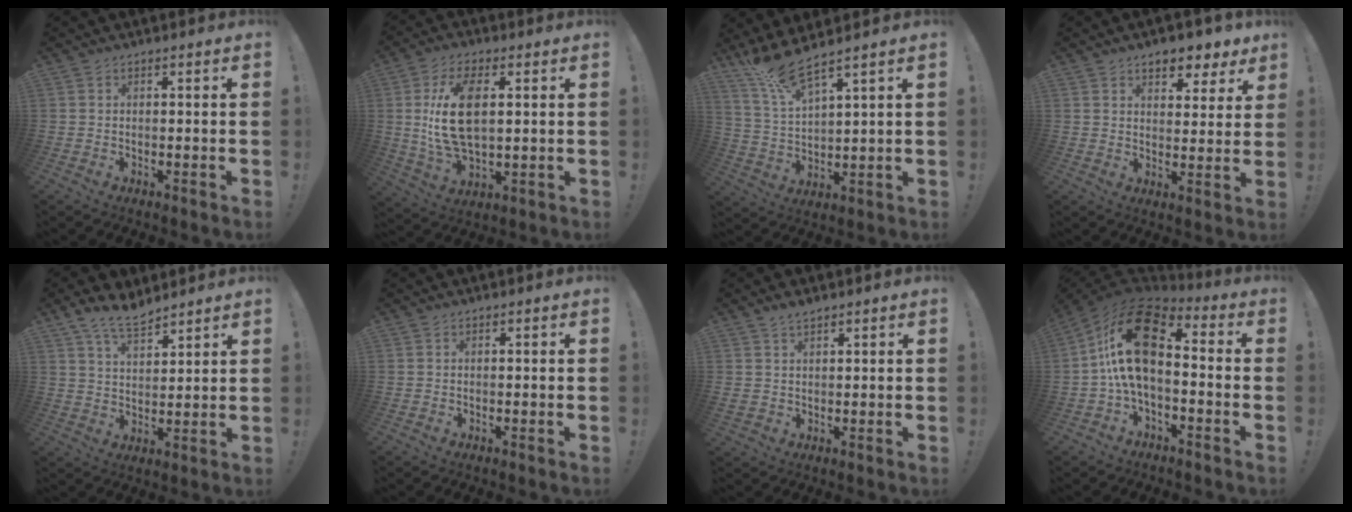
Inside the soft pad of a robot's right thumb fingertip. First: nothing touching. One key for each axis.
{"total": 14.9, "fx": 2.2, "fy": 7.9, "fz": 12.4, "tx": -0.235, "ty": -0.003, "tz": 0.038}
{"total": 9.6, "fx": 8.1, "fy": 1.1, "fz": 5.0, "tx": -0.103, "ty": -0.045, "tz": 0.145}
{"total": 7.5, "fx": 5.6, "fy": 3.8, "fz": 3.3, "tx": -0.036, "ty": -0.037, "tz": 0.101}
{"total": 8.4, "fx": 6.9, "fy": 3.2, "fz": 3.7, "tx": -0.074, "ty": -0.035, "tz": 0.132}
{"total": 0.0}
{"total": 3.7, "fx": 2.8, "fy": 2.0, "fz": 1.4, "tx": -0.023, "ty": -0.016, "tz": 0.052}
{"total": 18.6, "fx": 2.5, "fy": 10.5, "fz": 15.2, "tx": -0.294, "ty": 0.003, "tz": 0.047}